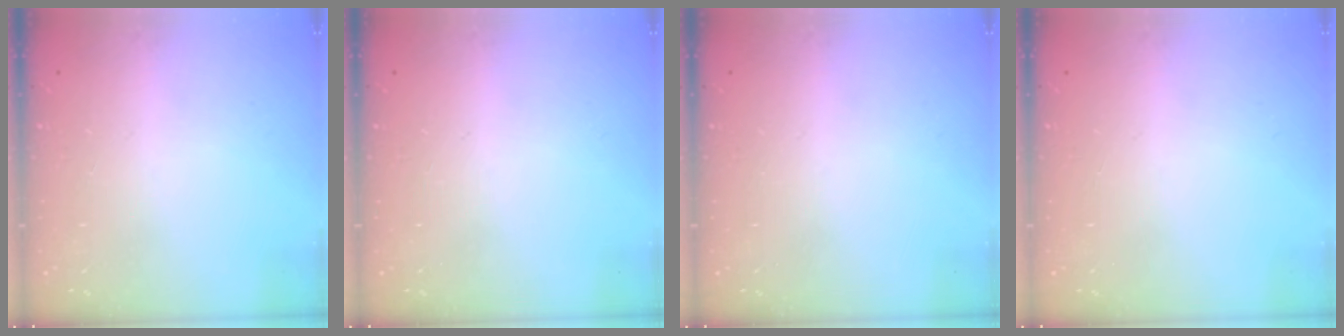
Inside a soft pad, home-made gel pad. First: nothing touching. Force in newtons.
{"total": 0.0}
{"total": 0.0}
{"total": 0.0}